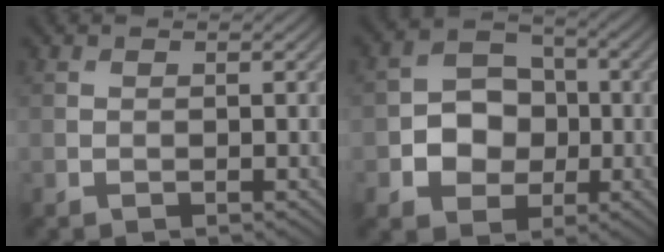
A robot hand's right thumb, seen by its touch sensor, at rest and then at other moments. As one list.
[{"total": 6.6, "force": [-1.2, 5.5, 3.5], "torque": [-0.061, 0.002, -0.037]}]